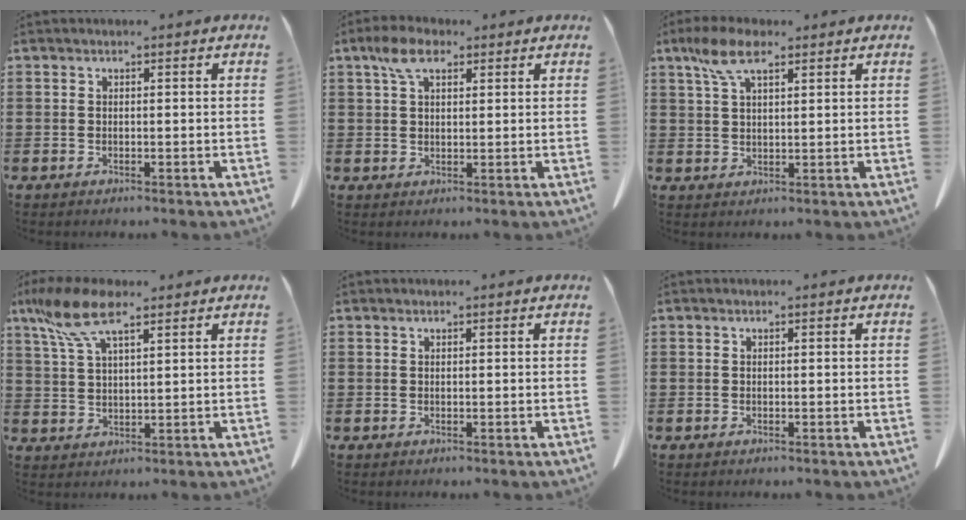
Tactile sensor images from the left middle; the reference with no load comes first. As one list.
[{"total": 5.3, "force": [2.9, 2.3, 3.7], "torque": [-0.082, 0.009, 0.053]}, {"total": 6.6, "force": [3.7, 2.2, 5.0], "torque": [-0.114, 0.002, 0.064]}, {"total": 8.5, "force": [5.6, 2.6, 5.8], "torque": [-0.142, -0.012, 0.099]}, {"total": 0.0}, {"total": 0.0}]